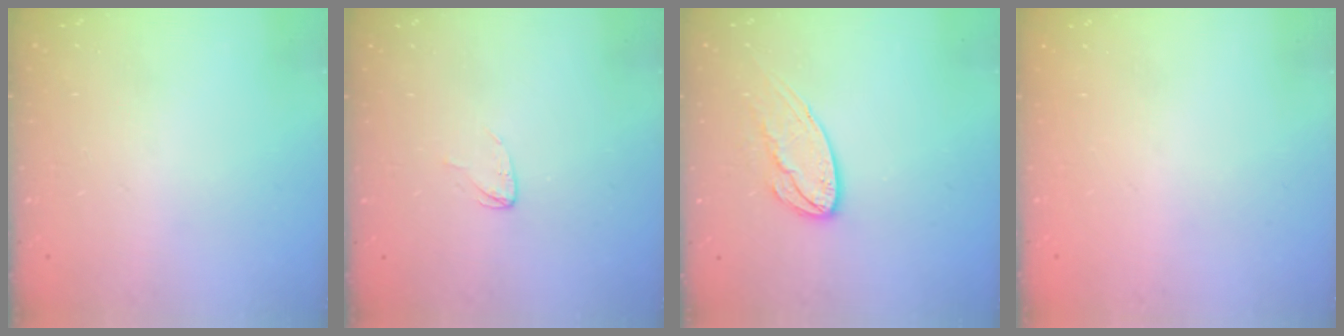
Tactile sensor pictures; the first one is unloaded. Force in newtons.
{"total": 3.4, "press": 3.3, "slide": 0.3}
{"total": 11.3, "press": 11.3, "slide": 1.0}
{"total": 0.0}